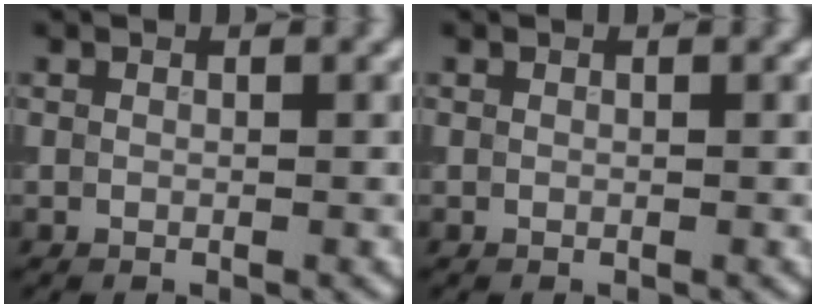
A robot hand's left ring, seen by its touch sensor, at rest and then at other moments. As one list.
[{"total": 0.0}]